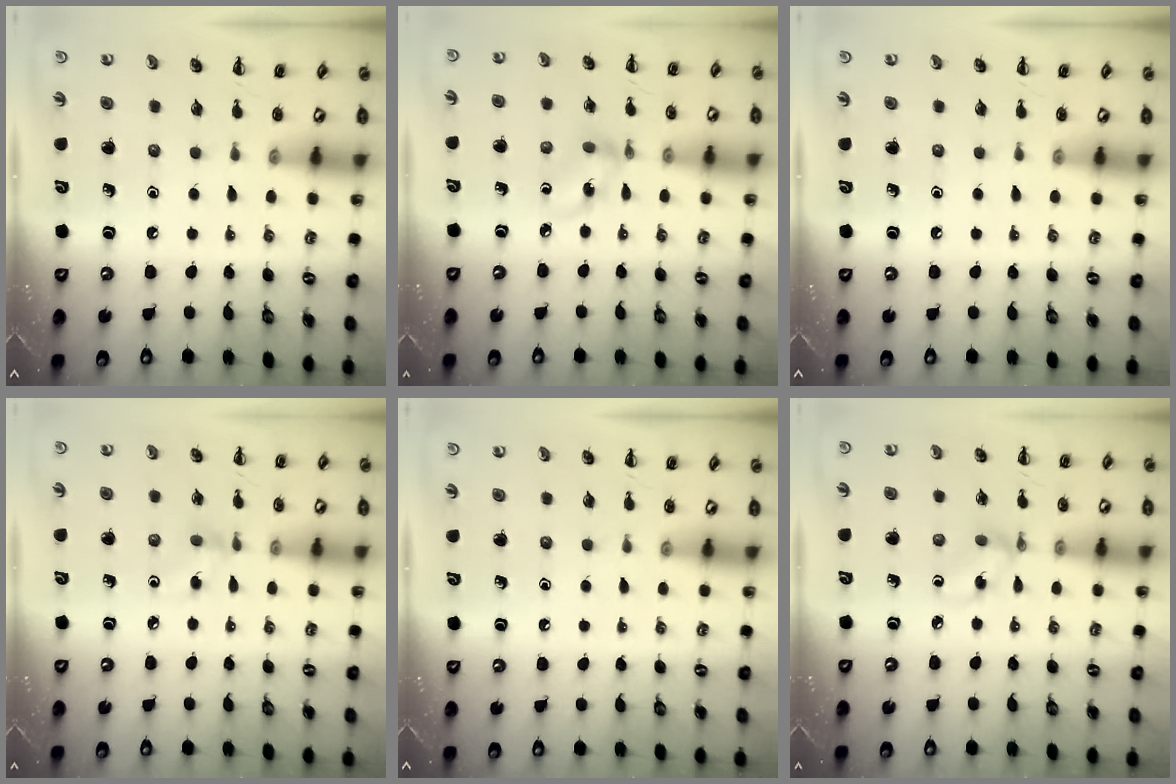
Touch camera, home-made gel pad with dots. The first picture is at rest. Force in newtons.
{"total": 4.3, "press": 4.2, "slide": 0.6}
{"total": 0.0}
{"total": 3.0, "press": 2.8, "slide": 0.9}
{"total": 0.0}
{"total": 2.9, "press": 2.9, "slide": 0.3}